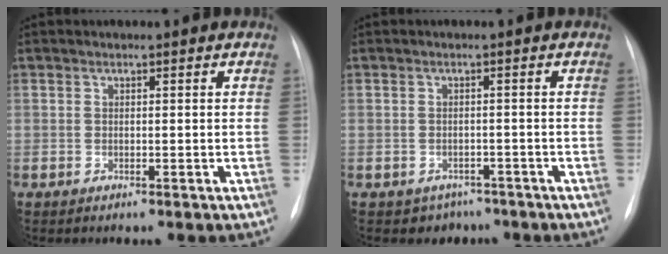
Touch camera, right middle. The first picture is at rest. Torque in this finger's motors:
{"motor_torque": [-0.05, -0.06, -0.03, -0.01]}